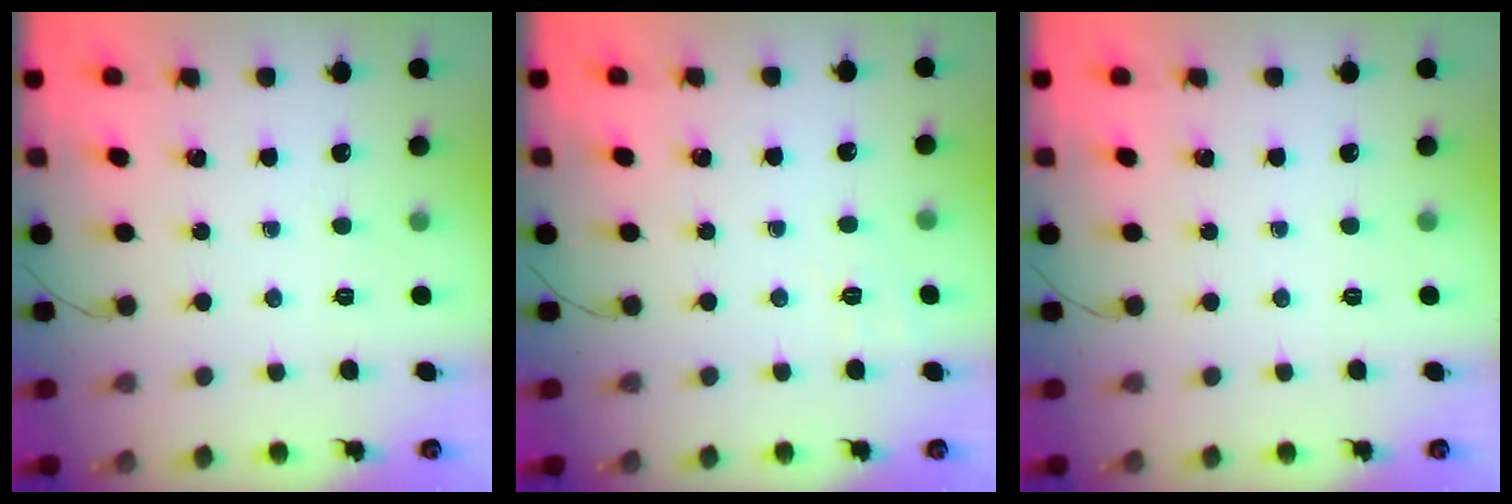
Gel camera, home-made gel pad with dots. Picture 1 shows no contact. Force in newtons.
{"total": 2.0, "press": 1.1, "slide": 1.7}
{"total": 0.0}